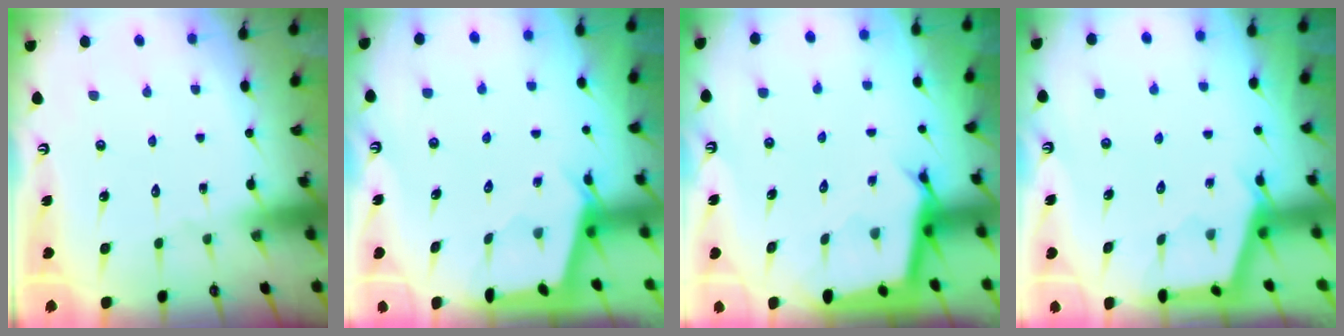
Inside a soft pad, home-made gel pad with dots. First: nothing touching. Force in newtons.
{"total": 2.4, "press": 2.4, "slide": 0.3}
{"total": 3.0, "press": 3.0, "slide": 0.0}
{"total": 2.9, "press": 2.9, "slide": 0.3}